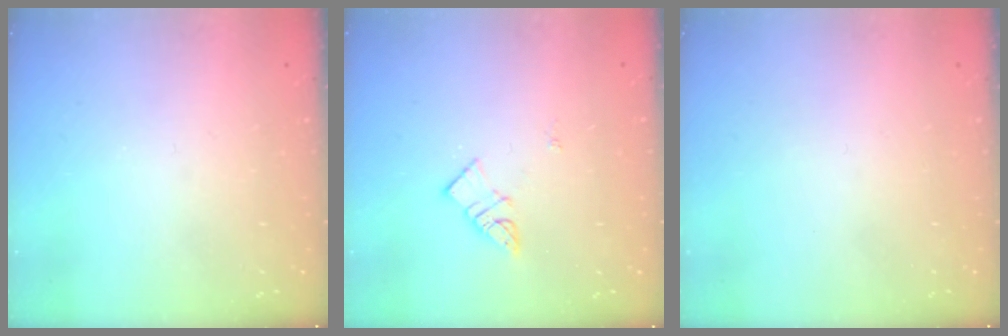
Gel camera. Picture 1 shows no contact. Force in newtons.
{"total": 5.7, "press": 5.7, "slide": 0.5}
{"total": 1.8, "press": 1.7, "slide": 0.1}